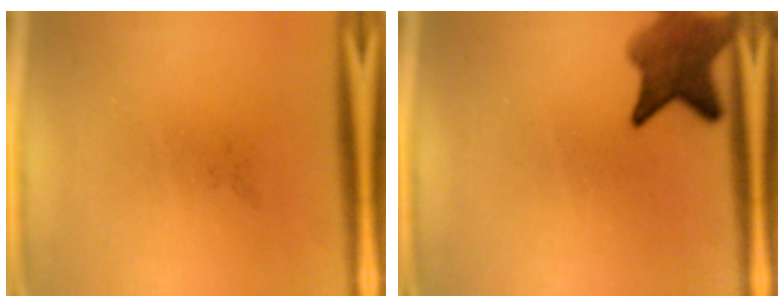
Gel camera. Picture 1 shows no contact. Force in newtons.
{"total": 6.6}